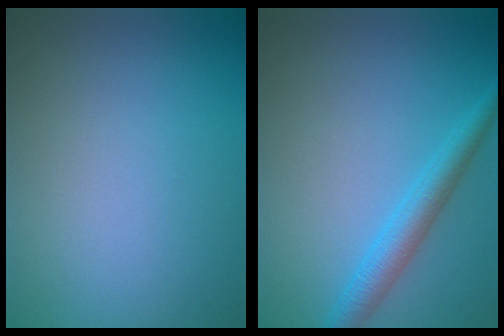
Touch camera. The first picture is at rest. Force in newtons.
{"total": 3.1, "press": 3.1, "slide": 0.0}